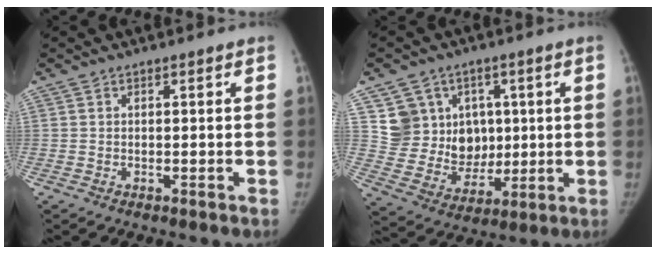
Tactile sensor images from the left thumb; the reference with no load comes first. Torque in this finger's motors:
{"motor_torque": [0.00, 0.00, 0.12, -0.07, 0.11]}